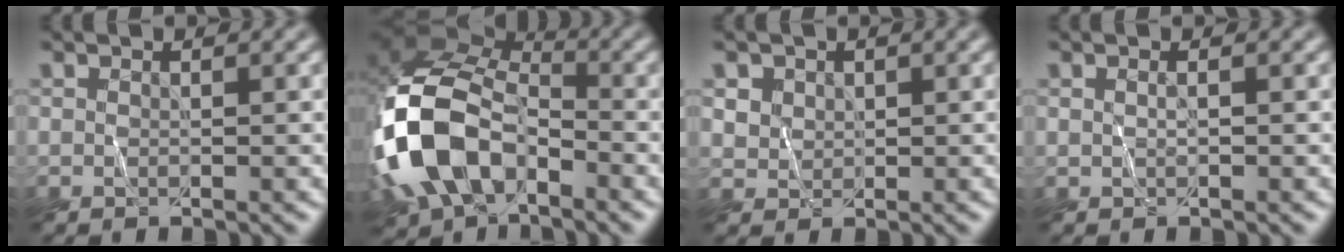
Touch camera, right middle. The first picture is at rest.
{"total": 11.7, "force": [-4.2, 7.4, 8.1], "torque": [-0.182, 0.003, -0.081]}
{"total": 1.8, "force": [0.8, 1.6, 0.3], "torque": [-0.014, 0.002, 0.036]}
{"total": 0.0}